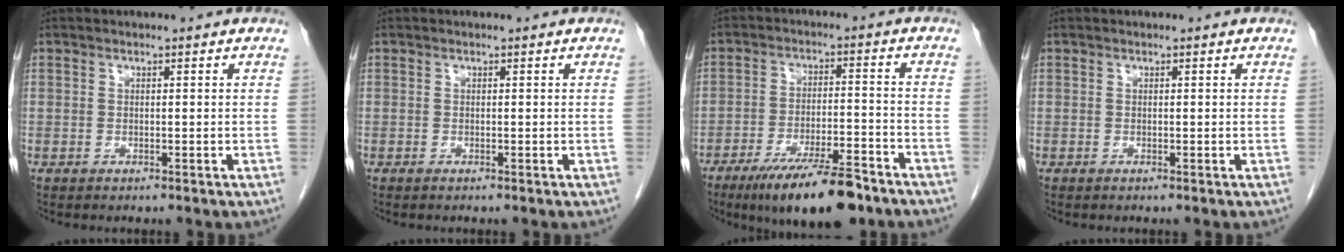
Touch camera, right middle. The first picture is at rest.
{"total": 0.0}
{"total": 13.0, "force": [-9.5, 2.5, 8.6], "torque": [-0.135, -0.016, -0.156]}
{"total": 0.0}